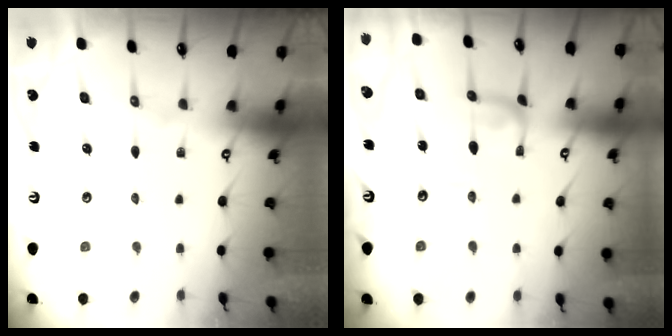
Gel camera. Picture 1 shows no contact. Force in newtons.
{"total": 0.9, "press": 0.9, "slide": 0.2}